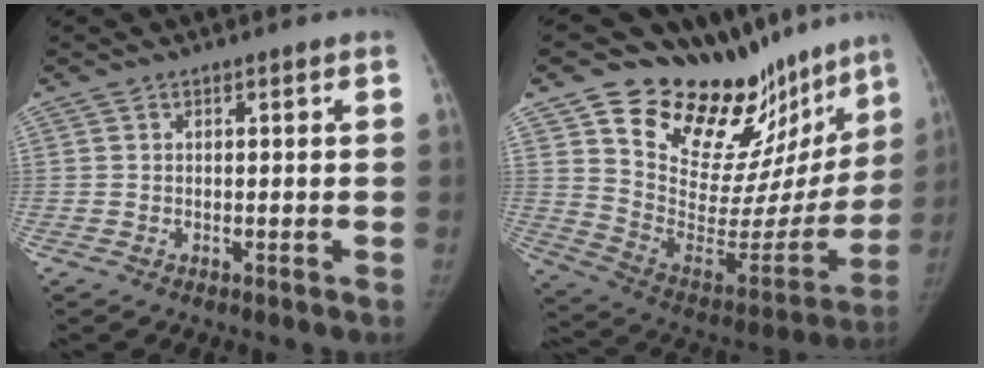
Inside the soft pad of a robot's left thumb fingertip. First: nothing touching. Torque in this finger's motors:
{"motor_torque": [0.43, 0.05, 1.38, -1.39, 0.05]}